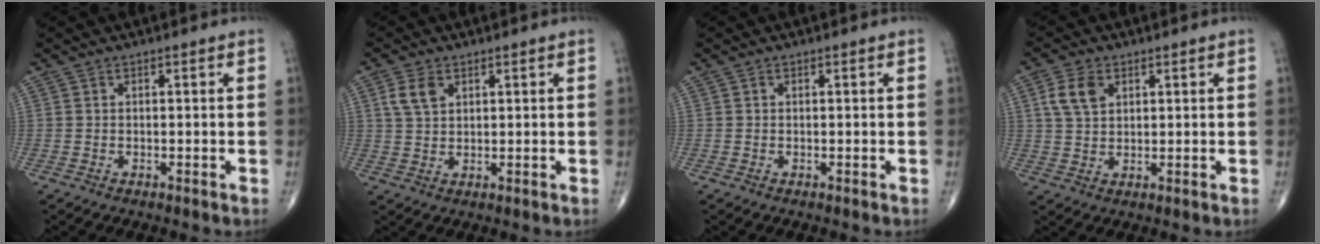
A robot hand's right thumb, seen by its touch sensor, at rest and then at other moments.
{"total": 4.4, "force": [1.9, 2.9, 2.8], "torque": [-0.050, 0.000, 0.041]}
{"total": 0.0}
{"total": 5.7, "force": [2.2, 3.8, 3.7], "torque": [-0.067, -0.001, 0.042]}